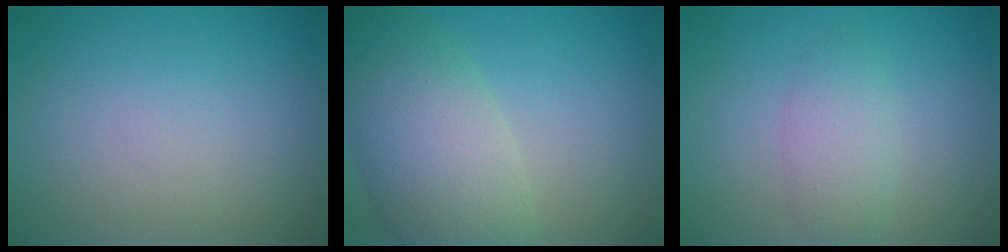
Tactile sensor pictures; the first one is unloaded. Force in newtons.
{"total": 7.5, "press": 7.5, "slide": 0.6}
{"total": 2.4, "press": 2.4, "slide": 0.1}